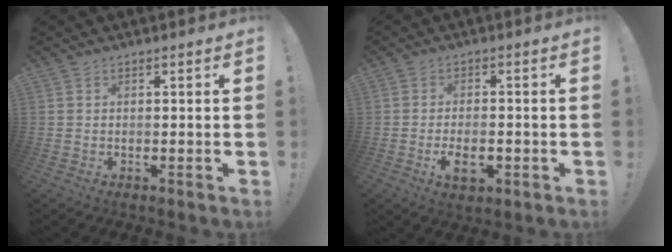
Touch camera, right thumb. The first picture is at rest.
{"total": 6.7, "force": [-2.6, 3.3, 5.2], "torque": [-0.089, 0.004, -0.045]}